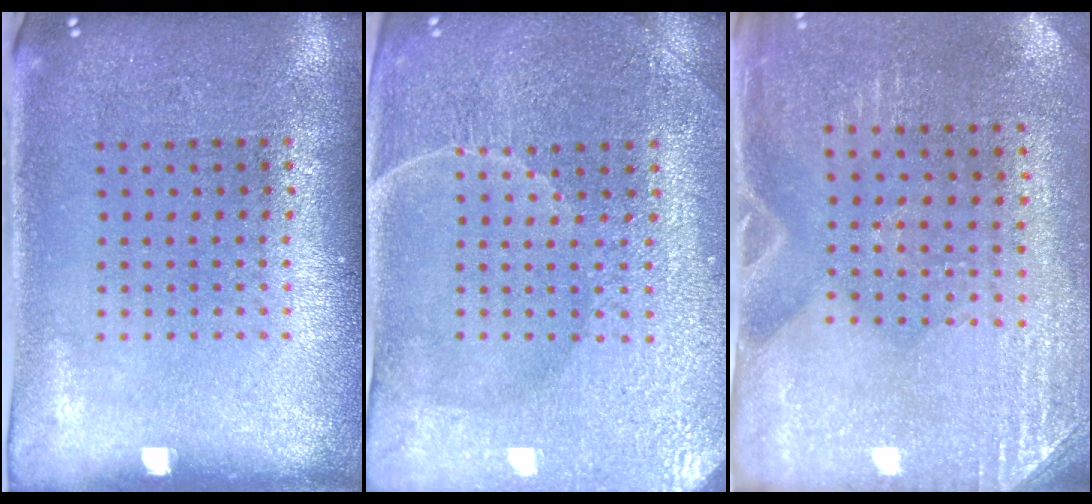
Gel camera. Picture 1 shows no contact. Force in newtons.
{"total": 4.1, "press": 3.9, "slide": 1.1}
{"total": 2.9, "press": 2.6, "slide": 1.2}